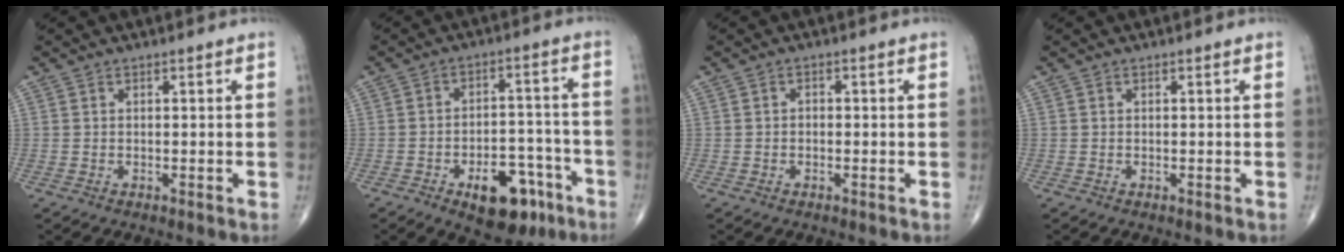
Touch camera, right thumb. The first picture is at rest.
{"total": 12.7, "force": [-6.7, 6.8, 8.3], "torque": [-0.084, 0.047, -0.089]}
{"total": 1.0, "force": [-0.2, 0.8, 0.6], "torque": [-0.004, 0.004, -0.007]}
{"total": 0.0}